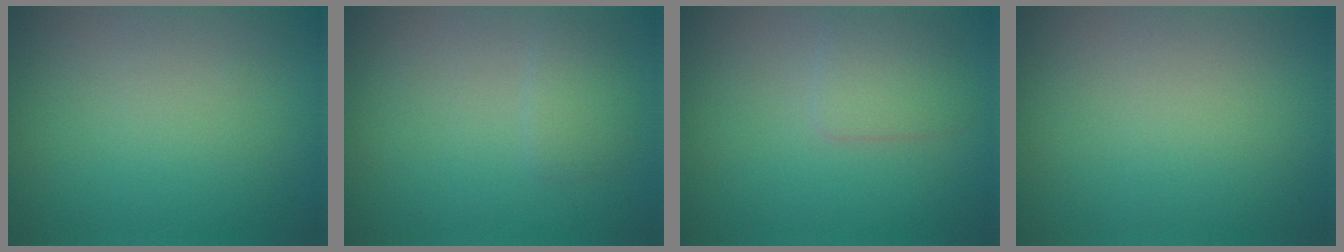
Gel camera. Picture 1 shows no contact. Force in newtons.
{"total": 1.5, "press": 1.5, "slide": 0.0}
{"total": 2.1, "press": 2.1, "slide": 0.0}
{"total": 0.0}